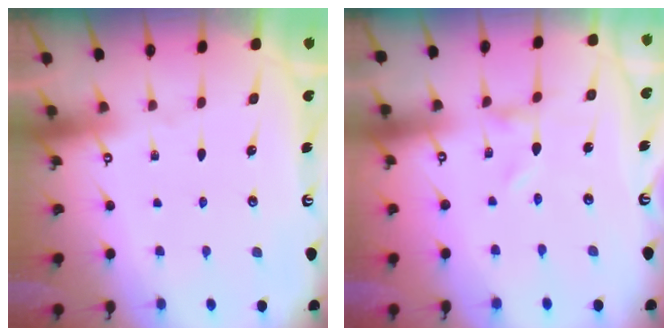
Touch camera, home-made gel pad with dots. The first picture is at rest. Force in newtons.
{"total": 0.0}